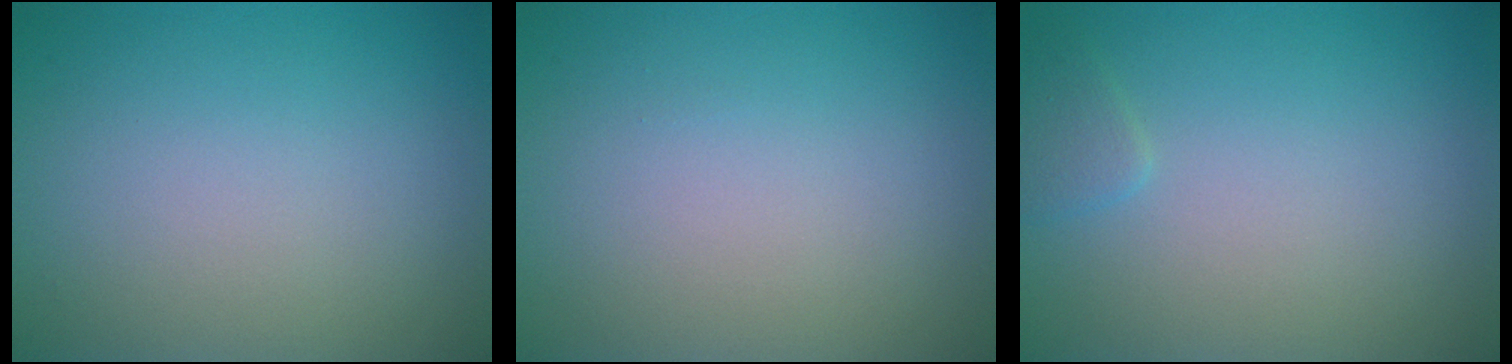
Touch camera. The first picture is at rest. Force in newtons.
{"total": 0.0}
{"total": 1.0, "press": 1.0, "slide": 0.0}